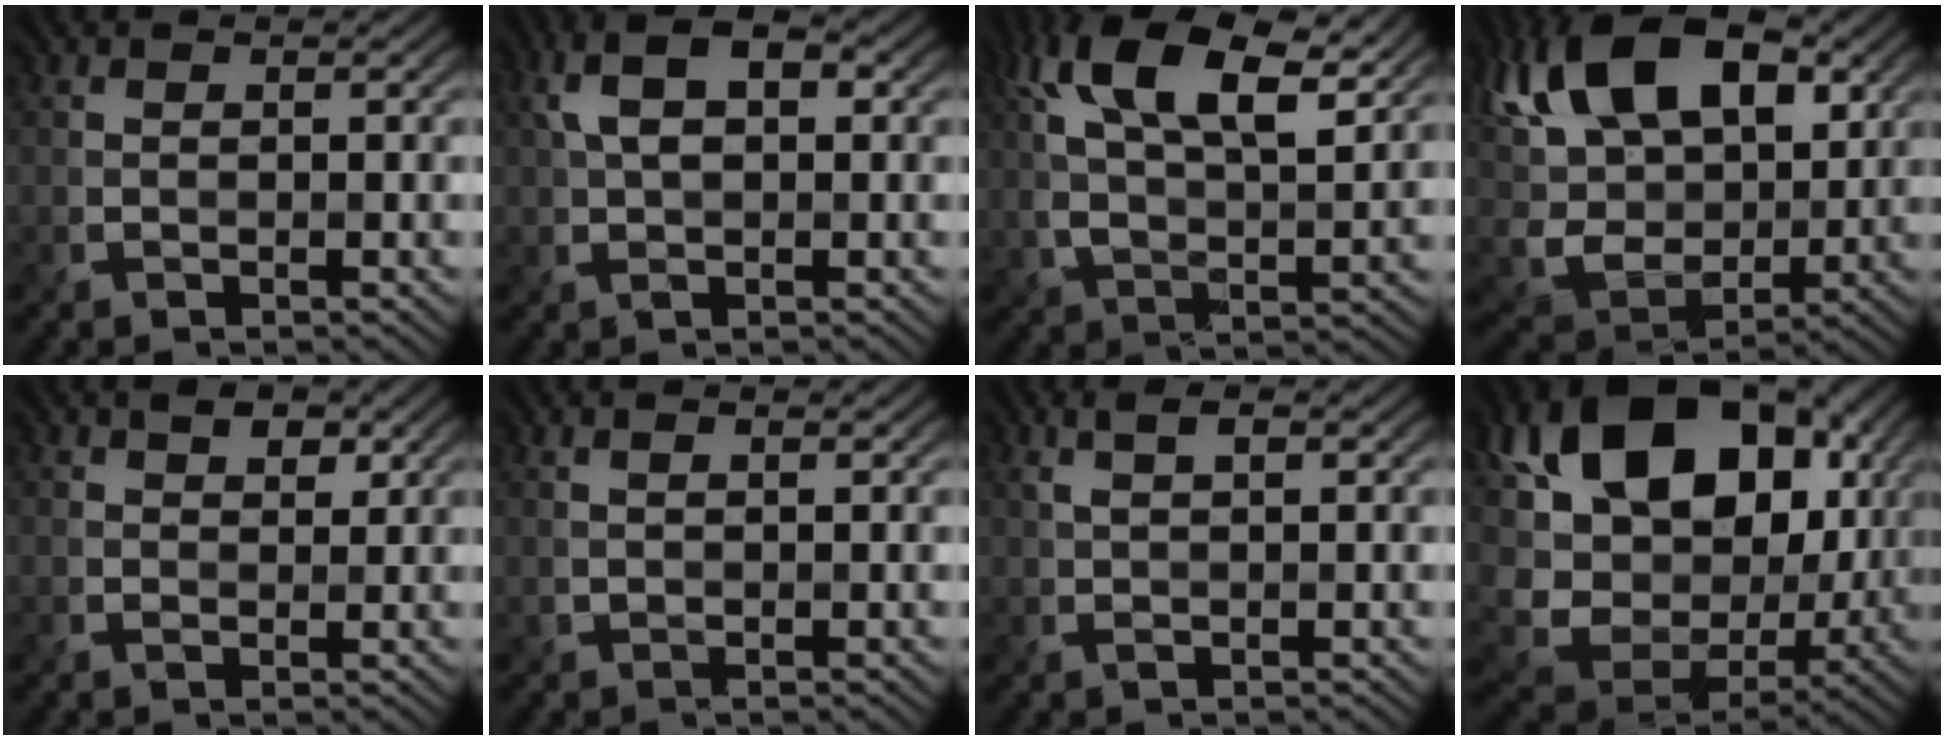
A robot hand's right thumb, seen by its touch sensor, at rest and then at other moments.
{"total": 6.7, "force": [1.5, 3.7, 5.4], "torque": [-0.108, 0.011, 0.018]}
{"total": 15.0, "force": [7.1, 6.1, 11.7], "torque": [-0.238, 0.013, 0.114]}
{"total": 17.4, "force": [6.9, 10.5, 12.0], "torque": [-0.262, 0.029, 0.116]}
{"total": 2.3, "force": [1.2, 1.5, 1.3], "torque": [-0.022, -0.001, 0.016]}
{"total": 0.9, "force": [0.5, 0.1, 0.8], "torque": [-0.021, 0.004, 0.008]}
{"total": 2.4, "force": [0.9, 0.7, 2.1], "torque": [-0.048, 0.006, 0.016]}
{"total": 19.7, "force": [4.4, 14.4, 12.7], "torque": [-0.259, -0.018, 0.106]}